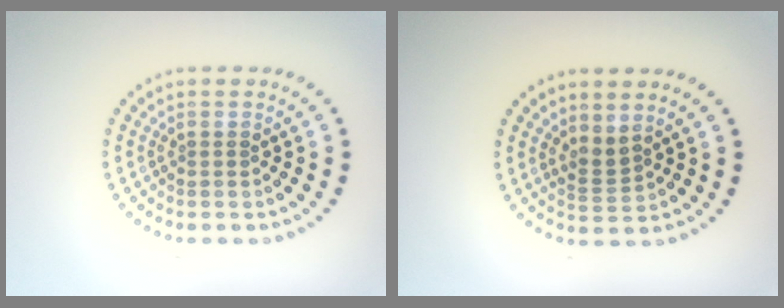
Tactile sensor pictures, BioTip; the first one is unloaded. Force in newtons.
{"total": 1.8, "press": 1.3, "slide": 1.3}